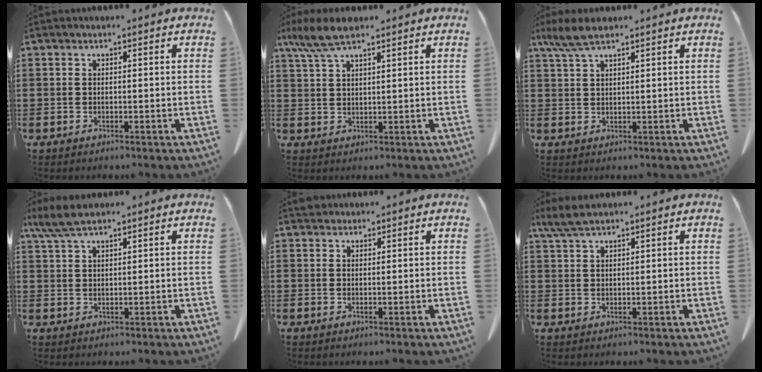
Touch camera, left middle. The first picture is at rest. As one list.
[{"total": 5.9, "force": [4.1, 1.3, 4.1], "torque": [-0.095, -0.004, 0.071]}, {"total": 4.3, "force": [3.0, 1.0, 3.0], "torque": [-0.073, 0.001, 0.052]}, {"total": 4.4, "force": [3.3, 0.8, 2.8], "torque": [-0.064, 0.001, 0.061]}, {"total": 1.3, "force": [1.1, 0.7, 0.1], "torque": [-0.006, 0.004, 0.022]}, {"total": 3.4, "force": [2.5, 0.6, 2.3], "torque": [-0.051, 0.004, 0.046]}]